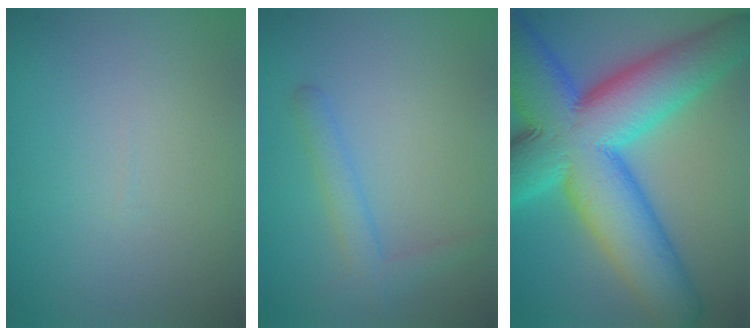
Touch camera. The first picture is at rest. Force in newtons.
{"total": 2.0, "press": 2.0, "slide": 0.2}
{"total": 15.8, "press": 15.8, "slide": 0.1}